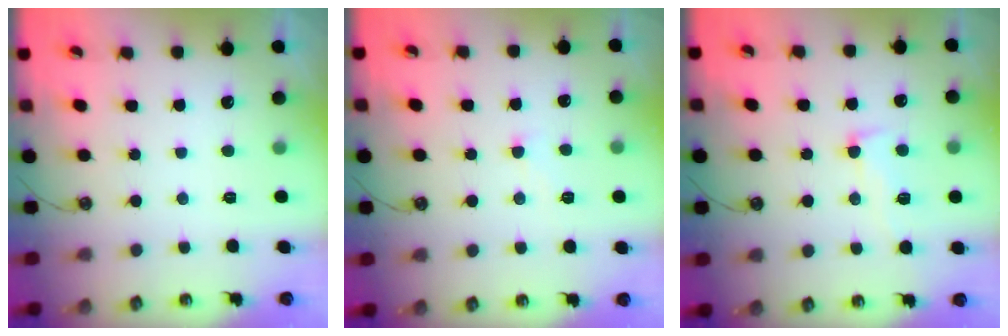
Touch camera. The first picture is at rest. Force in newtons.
{"total": 2.2, "press": 2.2, "slide": 0.4}
{"total": 5.0, "press": 4.9, "slide": 1.2}